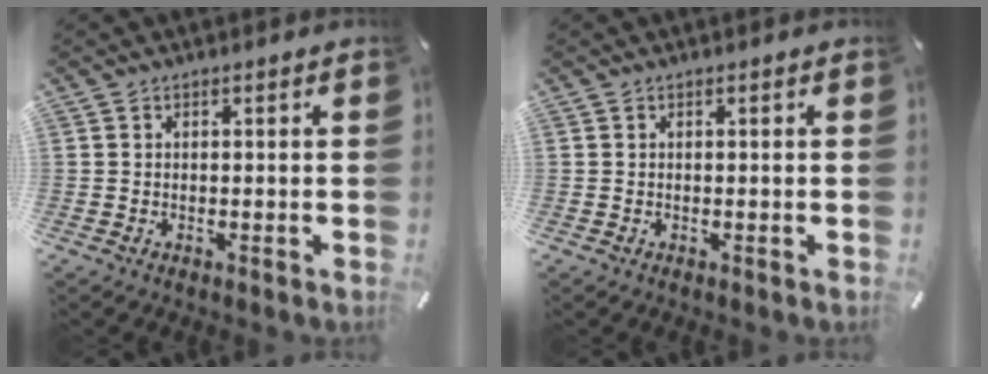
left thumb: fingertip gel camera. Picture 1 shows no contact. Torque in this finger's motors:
{"motor_torque": [-0.01, 0.01, 0.00, 0.04, 0.00]}